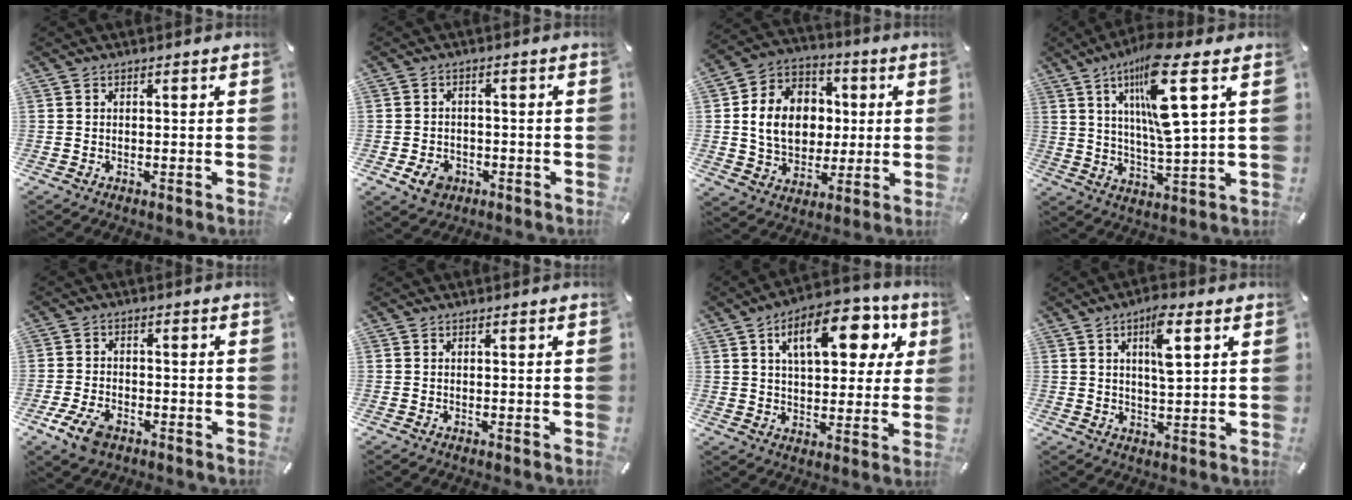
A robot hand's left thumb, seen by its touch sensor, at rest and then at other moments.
{"total": 4.7, "force": [-2.3, 3.6, 2.0], "torque": [-0.044, 0.009, -0.043]}
{"total": 13.2, "force": [0.3, 11.5, 6.5], "torque": [-0.143, 0.007, 0.010]}
{"total": 15.4, "force": [7.1, 3.0, 13.3], "torque": [-0.247, -0.028, 0.109]}
{"total": 6.3, "force": [-3.5, 3.6, 3.7], "torque": [-0.095, 0.008, -0.070]}
{"total": 0.0}
{"total": 17.2, "force": [7.2, 8.8, 12.9], "torque": [-0.189, -0.012, 0.113]}
{"total": 8.0, "force": [3.3, 2.6, 6.8], "torque": [-0.109, -0.008, 0.049]}